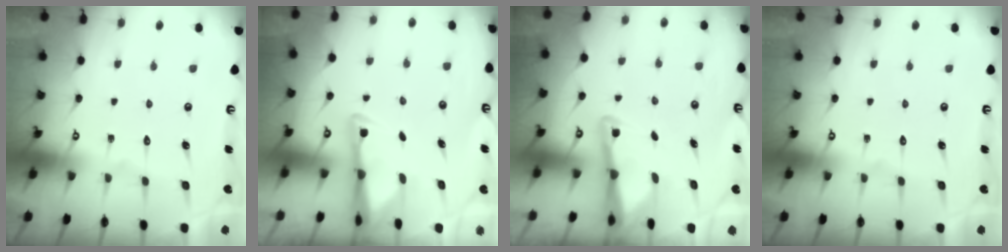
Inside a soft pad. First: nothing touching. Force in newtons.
{"total": 3.1, "press": 3.1, "slide": 0.5}
{"total": 2.9, "press": 2.9, "slide": 0.3}
{"total": 0.0}